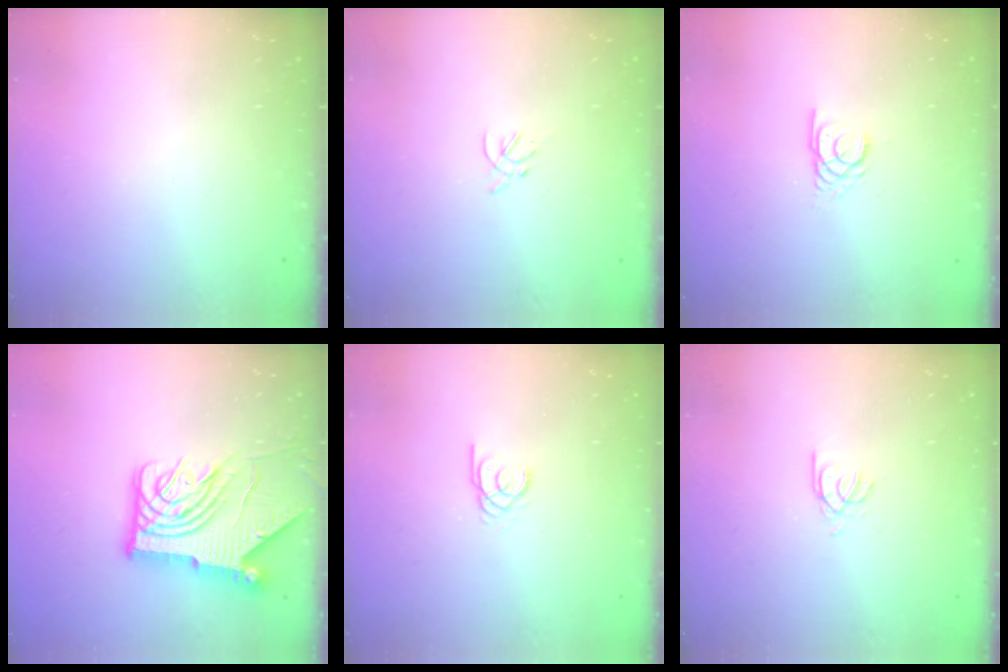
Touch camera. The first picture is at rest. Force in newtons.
{"total": 1.2, "press": 1.1, "slide": 0.5}
{"total": 2.7, "press": 2.7, "slide": 0.1}
{"total": 15.0, "press": 14.9, "slide": 1.5}
{"total": 1.9, "press": 1.9, "slide": 0.1}
{"total": 2.4, "press": 2.3, "slide": 0.4}